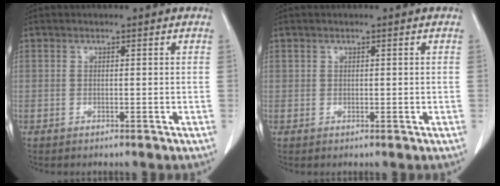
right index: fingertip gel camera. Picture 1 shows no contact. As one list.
[{"total": 0.6, "force": [0.3, 0.5, 0.1], "torque": [0.006, -0.001, 0.004]}]